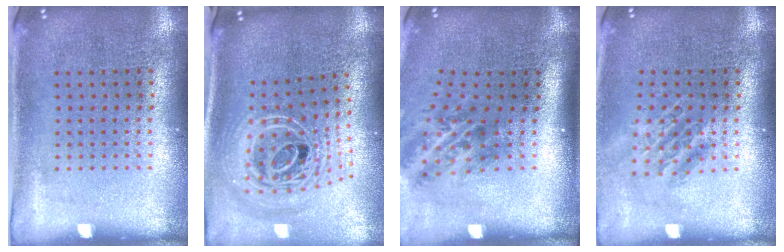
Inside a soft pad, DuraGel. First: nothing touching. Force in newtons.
{"total": 2.8, "press": 2.0, "slide": 2.0}
{"total": 2.1, "press": 1.3, "slide": 1.7}
{"total": 1.4, "press": 1.1, "slide": 0.9}